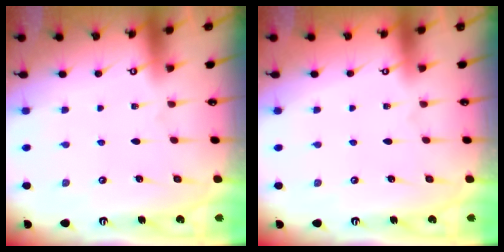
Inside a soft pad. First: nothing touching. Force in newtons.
{"total": 0.8, "press": 0.7, "slide": 0.4}